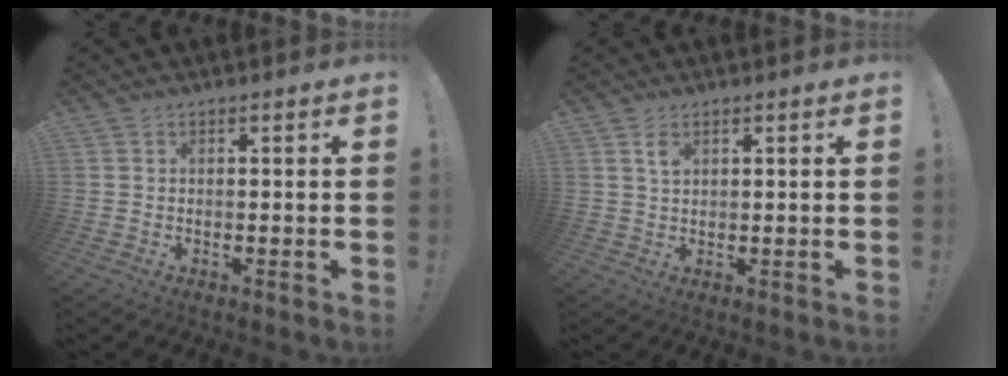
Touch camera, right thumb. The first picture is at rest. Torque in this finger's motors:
{"motor_torque": [0.07, -0.09, -0.07, 0.14, 0.00]}